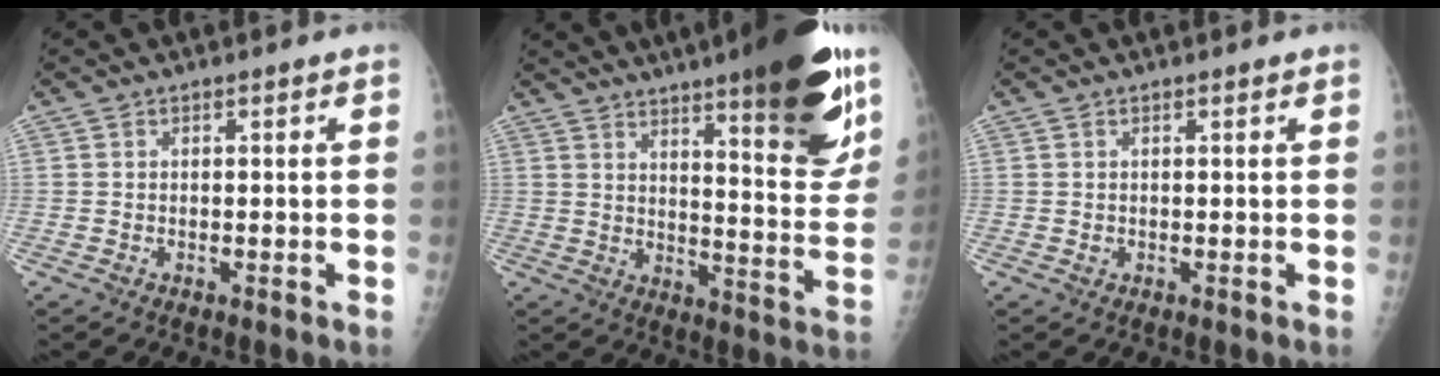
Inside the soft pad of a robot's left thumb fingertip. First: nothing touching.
{"total": 22.4, "force": [14.1, 4.2, 16.9], "torque": [-0.208, -0.073, 0.200]}
{"total": 0.6, "force": [0.3, 0.4, 0.2], "torque": [0.002, -0.001, 0.004]}